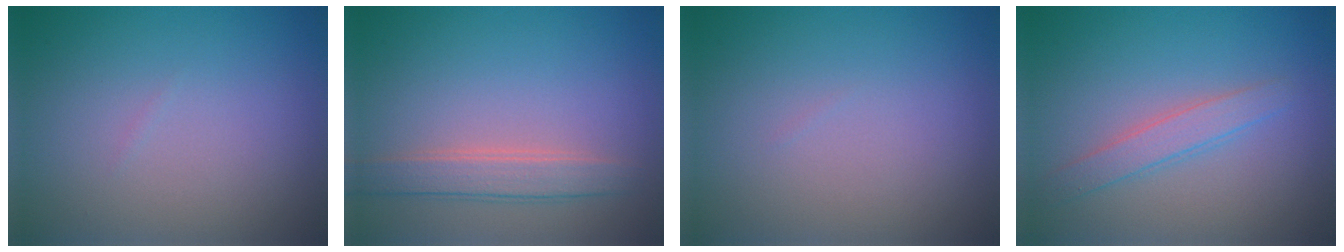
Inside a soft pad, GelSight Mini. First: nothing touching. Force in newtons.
{"total": 2.6, "press": 2.6, "slide": 0.2}
{"total": 0.0}
{"total": 2.0, "press": 2.0, "slide": 0.1}